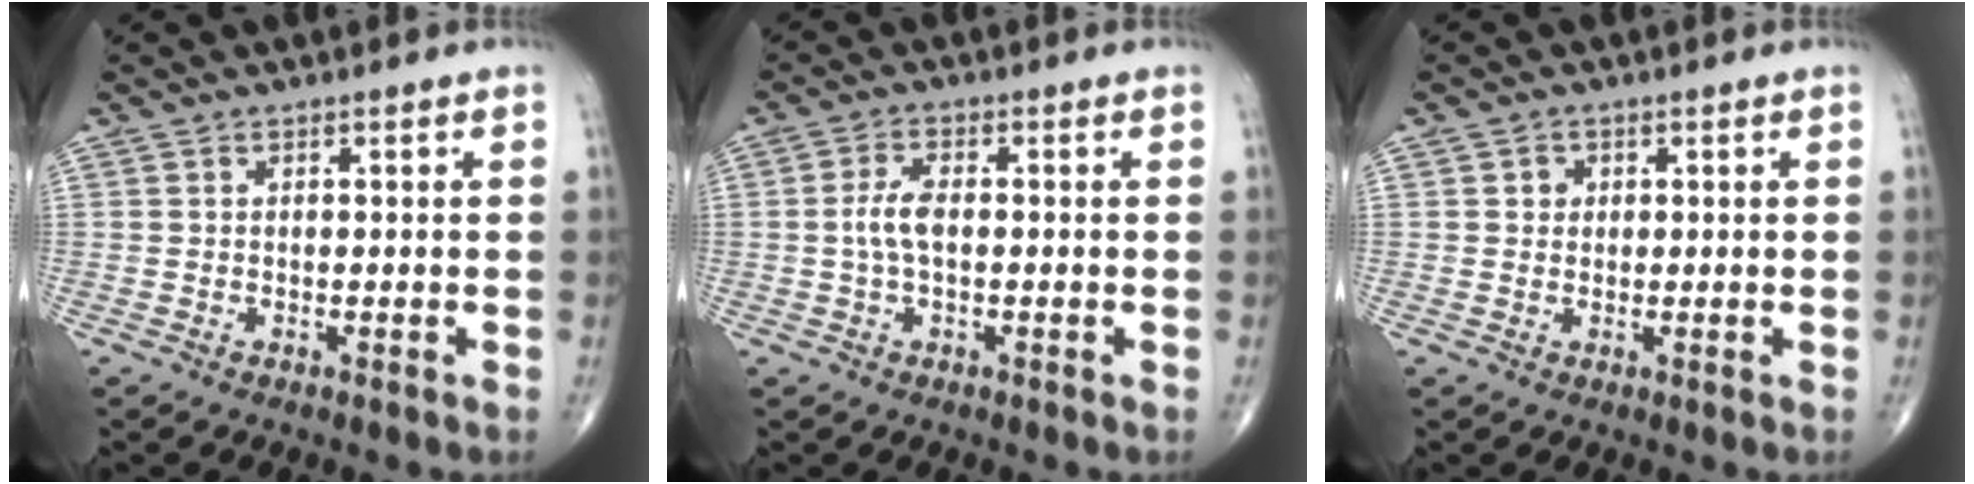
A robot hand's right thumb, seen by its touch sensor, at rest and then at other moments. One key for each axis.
{"total": 4.1, "fx": -0.2, "fy": 1.8, "fz": 3.7, "tx": -0.085, "ty": 0.009, "tz": -0.007}
{"total": 1.8, "fx": 0.4, "fy": 1.7, "fz": 0.6, "tx": 0.001, "ty": 0.001, "tz": 0.004}